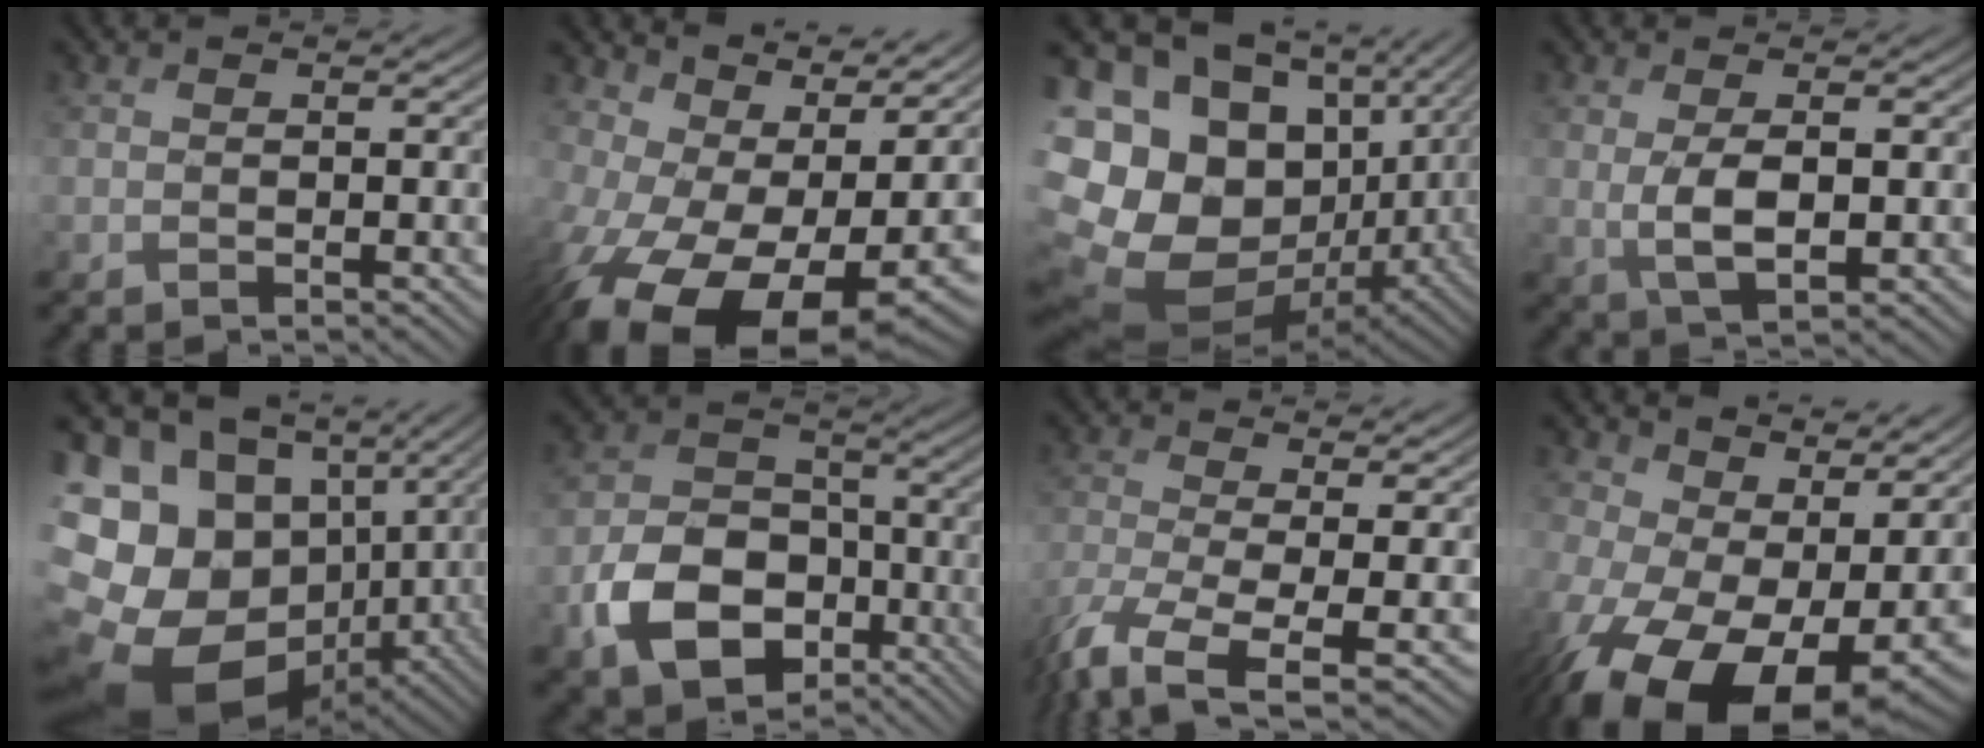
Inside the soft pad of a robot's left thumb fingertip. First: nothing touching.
{"total": 18.1, "force": [-2.0, 11.5, 13.8], "torque": [-0.257, -0.059, 0.010]}
{"total": 22.1, "force": [0.7, 17.5, 13.4], "torque": [-0.326, -0.003, 0.032]}
{"total": 4.3, "force": [0.3, 1.6, 4.0], "torque": [-0.089, -0.006, 0.012]}
{"total": 21.8, "force": [-3.5, 17.1, 13.2], "torque": [-0.310, -0.040, -0.045]}
{"total": 11.7, "force": [-5.1, 8.2, 6.7], "torque": [-0.141, -0.018, -0.096]}
{"total": 8.9, "force": [-4.3, 2.5, 7.3], "torque": [-0.168, -0.029, -0.079]}
{"total": 18.0, "force": [-2.2, 11.5, 13.7], "torque": [-0.264, -0.062, 0.001]}